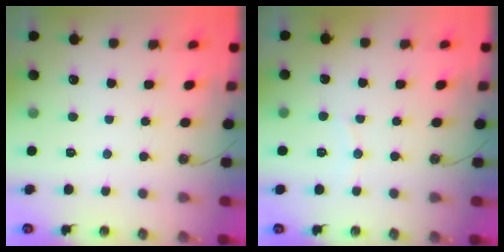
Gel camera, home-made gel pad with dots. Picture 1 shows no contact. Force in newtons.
{"total": 3.4, "press": 3.4, "slide": 0.3}